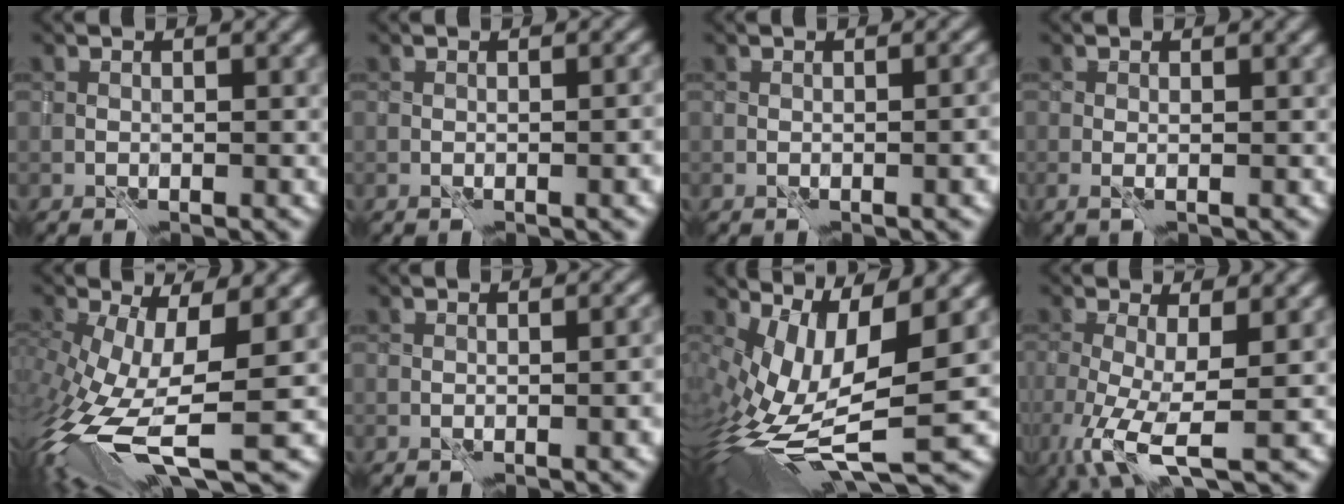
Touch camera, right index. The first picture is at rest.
{"total": 2.8, "force": [-0.6, 1.0, 2.5], "torque": [-0.009, 0.009, -0.002]}
{"total": 3.3, "force": [-0.7, 1.3, 3.0], "torque": [-0.010, 0.008, -0.003]}
{"total": 0.6, "force": [0.4, -0.2, 0.4], "torque": [-0.010, -0.001, 0.004]}
{"total": 11.2, "force": [-2.4, 4.3, 10.1], "torque": [-0.224, -0.032, -0.039]}
{"total": 3.1, "force": [-0.6, 1.1, 2.8], "torque": [-0.012, 0.008, -0.001]}
{"total": 11.3, "force": [0.1, 3.4, 10.8], "torque": [-0.227, -0.005, 0.013]}
{"total": 4.7, "force": [-1.1, 1.1, 4.4], "torque": [-0.107, -0.019, -0.027]}